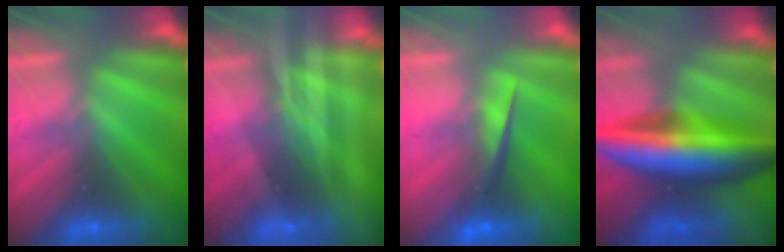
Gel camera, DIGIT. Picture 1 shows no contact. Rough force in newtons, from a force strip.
{"total": 2.1}
{"total": 4.6}
{"total": 8.1}